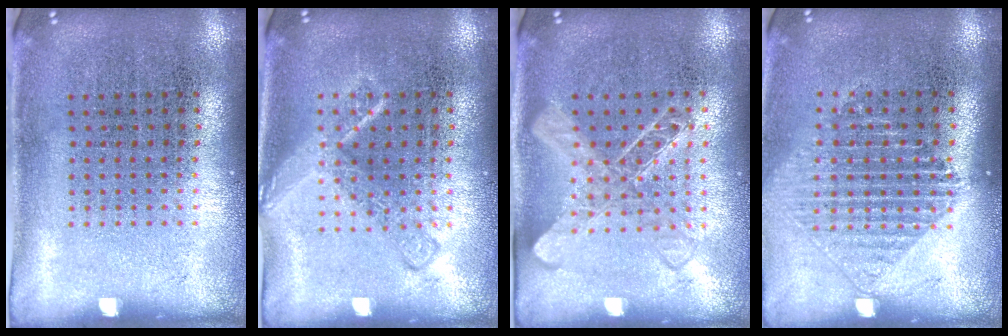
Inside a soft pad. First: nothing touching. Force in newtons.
{"total": 2.3, "press": 2.3, "slide": 0.4}
{"total": 1.4, "press": 1.4, "slide": 0.4}
{"total": 1.2, "press": 1.1, "slide": 0.5}